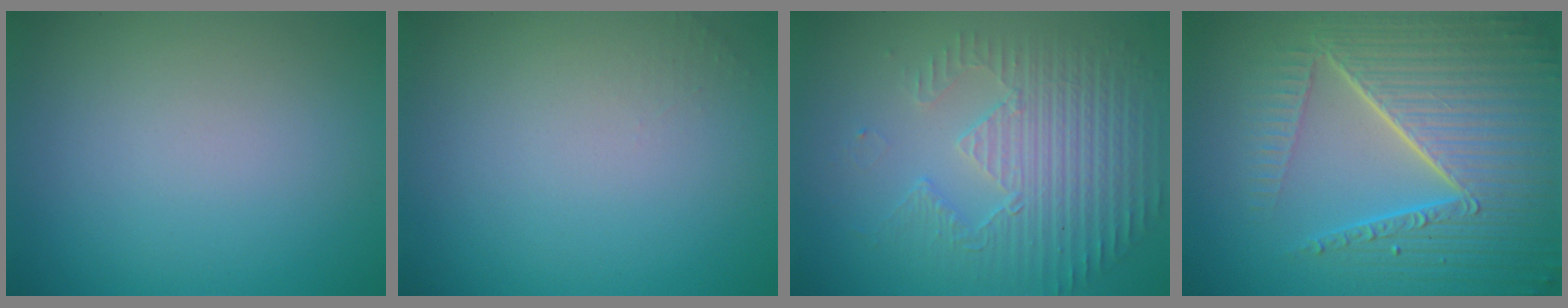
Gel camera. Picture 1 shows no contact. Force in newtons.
{"total": 0.7, "press": 0.7, "slide": 0.1}
{"total": 4.0, "press": 3.6, "slide": 1.7}
{"total": 10.0, "press": 6.5, "slide": 7.6}